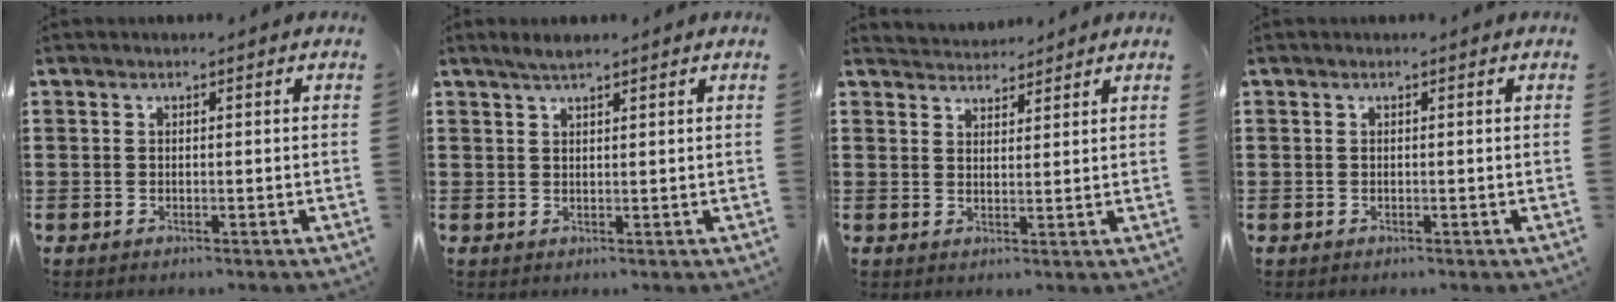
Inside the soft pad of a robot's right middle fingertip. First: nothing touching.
{"total": 1.6, "force": [1.4, 0.2, 0.8], "torque": [-0.018, 0.001, 0.026]}
{"total": 3.0, "force": [2.9, 0.4, -0.5], "torque": [0.008, -0.013, 0.054]}
{"total": 0.0}